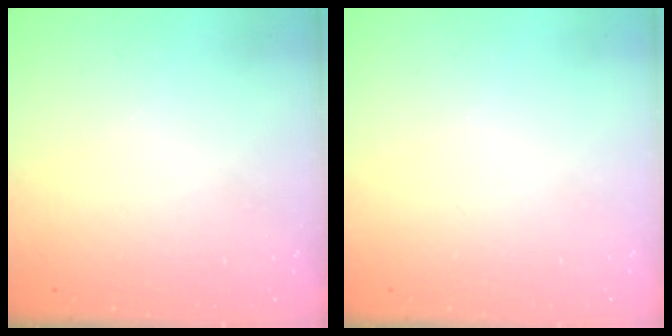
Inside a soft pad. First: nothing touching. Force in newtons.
{"total": 0.0}